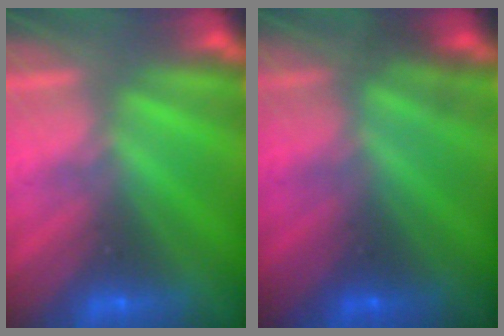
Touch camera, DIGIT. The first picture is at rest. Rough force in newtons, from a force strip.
{"total": 4.7}